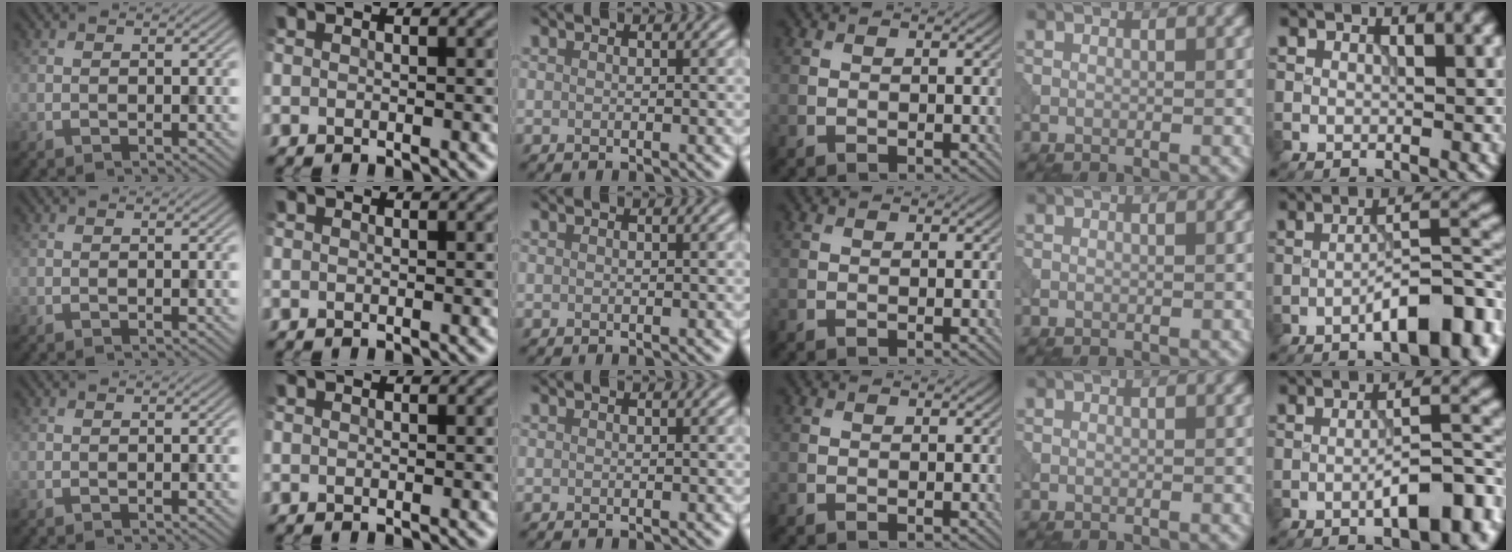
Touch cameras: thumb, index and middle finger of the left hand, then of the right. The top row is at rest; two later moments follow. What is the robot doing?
{"motion": "pour", "object": "beaker"}